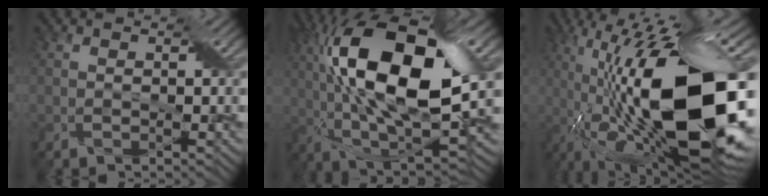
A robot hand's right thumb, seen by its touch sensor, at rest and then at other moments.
{"total": 19.1, "force": [3.8, 8.2, 16.8], "torque": [-0.313, 0.023, 0.055]}
{"total": 21.7, "force": [-1.3, 8.2, 20.0], "torque": [-0.350, 0.006, -0.032]}